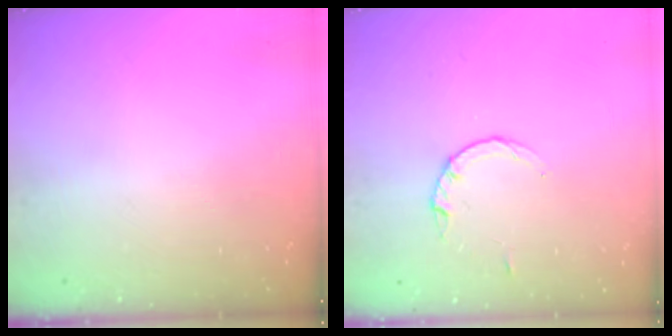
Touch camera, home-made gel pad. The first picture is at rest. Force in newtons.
{"total": 2.8, "press": 2.8, "slide": 0.4}